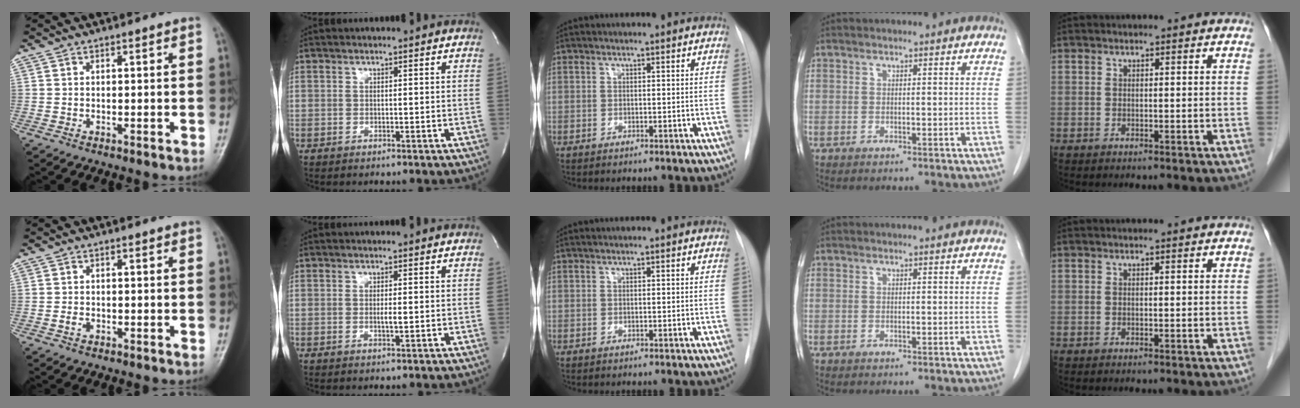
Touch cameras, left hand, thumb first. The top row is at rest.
{"thumb": {"total": 1.3, "force": [-0.5, 1.0, 0.8], "torque": [-0.012, 0.002, -0.011]}, "index": {"total": 1.2, "force": [-0.2, 0.1, 1.2], "torque": [-0.024, -0.006, -0.005]}}